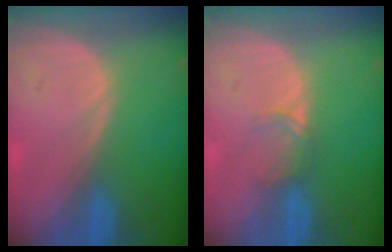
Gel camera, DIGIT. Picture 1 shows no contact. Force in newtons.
{"total": 1.9, "press": 1.9, "slide": 0.3}